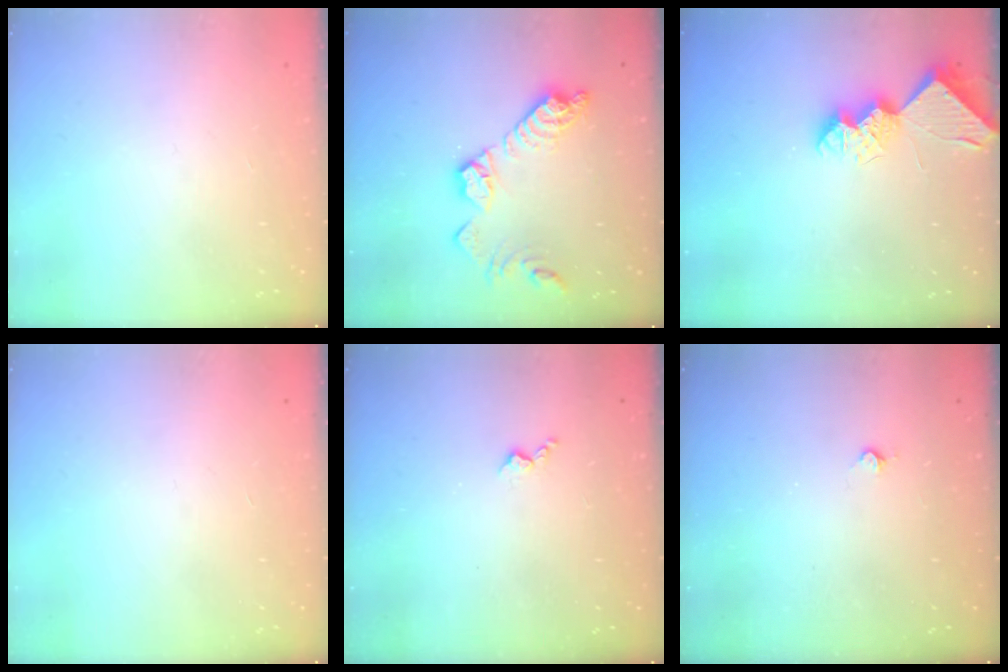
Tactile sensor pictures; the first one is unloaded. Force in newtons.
{"total": 13.8, "press": 13.8, "slide": 0.7}
{"total": 9.1, "press": 9.1, "slide": 0.2}
{"total": 0.0}
{"total": 3.3, "press": 3.2, "slide": 0.6}
{"total": 2.7, "press": 2.7, "slide": 0.5}